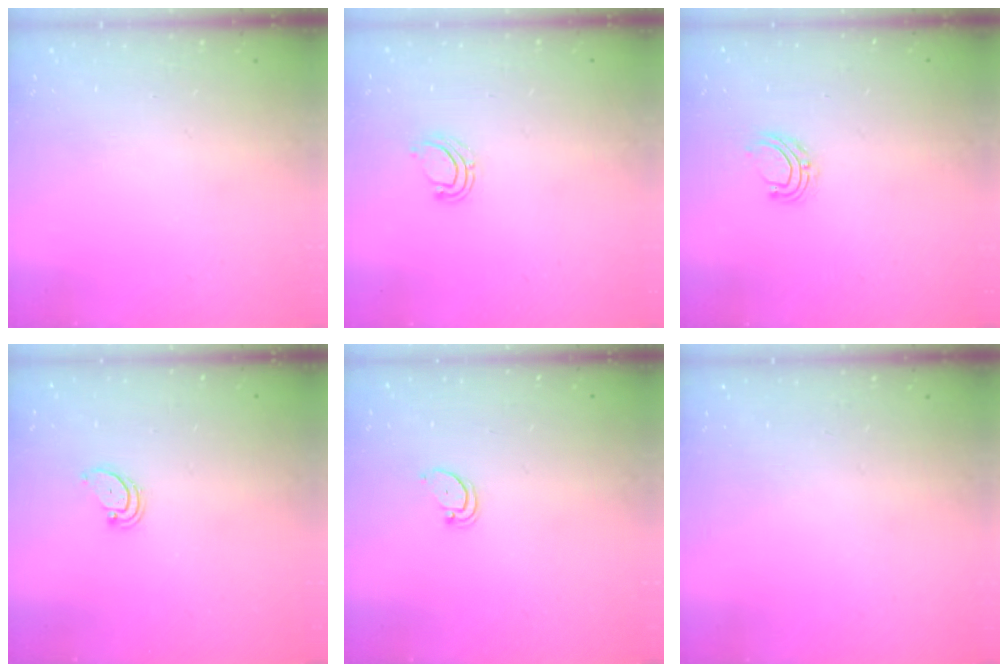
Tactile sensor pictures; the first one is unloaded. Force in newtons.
{"total": 5.0, "press": 4.9, "slide": 1.0}
{"total": 5.9, "press": 5.9, "slide": 0.4}
{"total": 2.2, "press": 2.2, "slide": 0.3}
{"total": 2.5, "press": 2.5, "slide": 0.2}
{"total": 0.0}